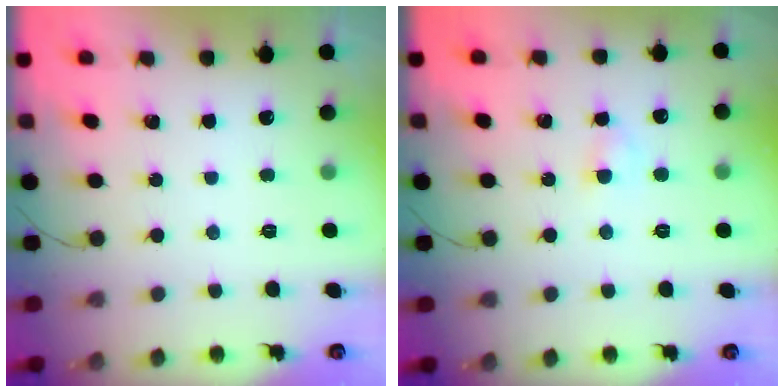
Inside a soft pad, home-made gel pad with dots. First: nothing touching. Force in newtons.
{"total": 2.8, "press": 2.6, "slide": 1.1}